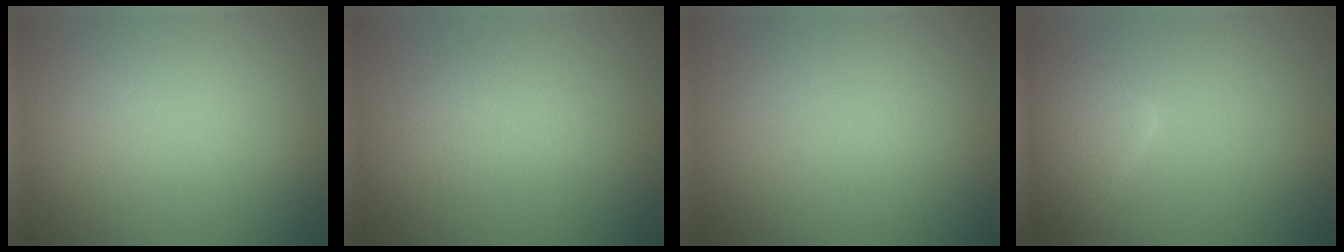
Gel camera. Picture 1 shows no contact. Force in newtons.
{"total": 1.7, "press": 1.7, "slide": 0.0}
{"total": 0.0}
{"total": 3.6, "press": 3.6, "slide": 0.2}